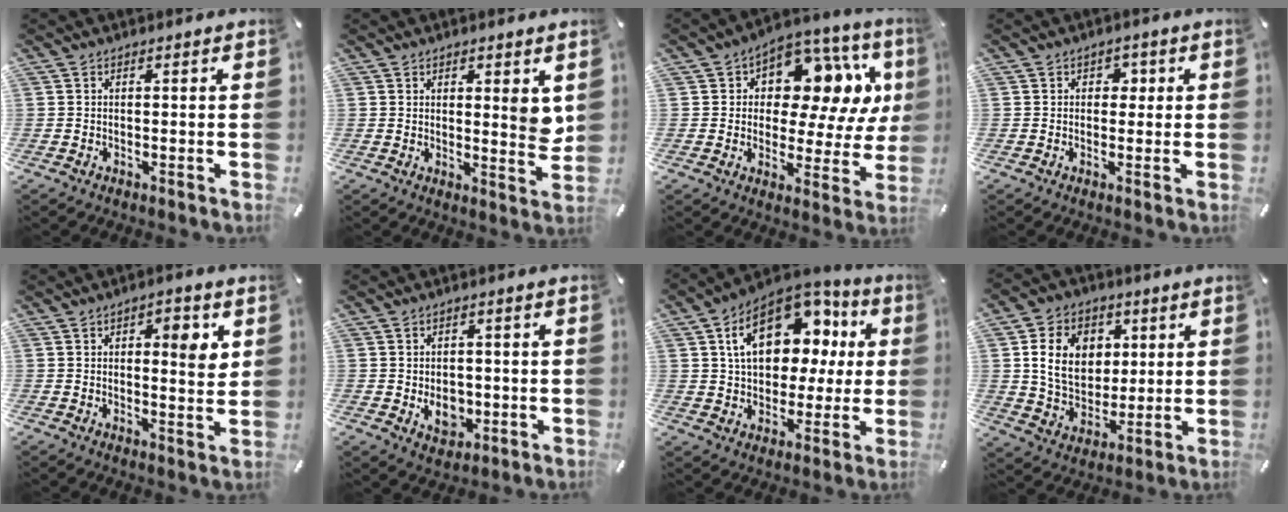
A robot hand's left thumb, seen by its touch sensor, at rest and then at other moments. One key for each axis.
{"total": 5.1, "fx": 2.6, "fy": 1.9, "fz": 3.9, "tx": -0.042, "ty": -0.024, "tz": 0.039}
{"total": 13.9, "fx": 5.1, "fy": 8.5, "fz": 9.8, "tx": -0.131, "ty": -0.043, "tz": 0.086}
{"total": 2.2, "fx": 0.2, "fy": 2.0, "fz": 1.0, "tx": -0.007, "ty": 0.001, "tz": -0.005}
{"total": 6.0, "fx": 2.1, "fy": 2.3, "fz": 5.1, "tx": -0.063, "ty": -0.012, "tz": 0.026}
{"total": 6.5, "fx": -1.0, "fy": 5.3, "fz": 3.8, "tx": -0.049, "ty": -0.001, "tz": -0.015}
{"total": 18.3, "fx": 6.6, "fy": 12.3, "fz": 11.8, "tx": -0.186, "ty": -0.018, "tz": 0.122}
{"total": 12.7, "fx": 3.1, "fy": 10.3, "fz": 6.8, "tx": -0.121, "ty": 0.008, "tz": 0.060}